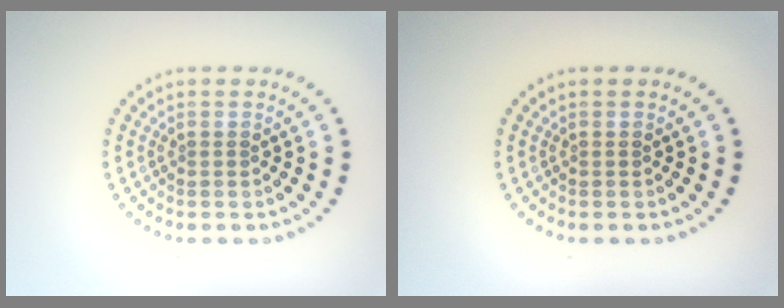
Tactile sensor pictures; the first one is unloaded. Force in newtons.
{"total": 0.0}